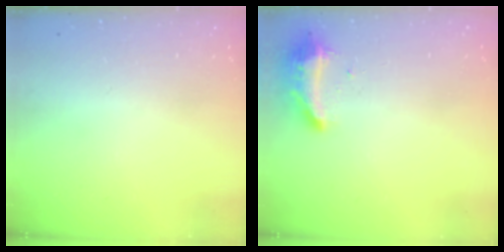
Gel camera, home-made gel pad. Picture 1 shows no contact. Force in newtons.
{"total": 9.1, "press": 9.1, "slide": 0.7}